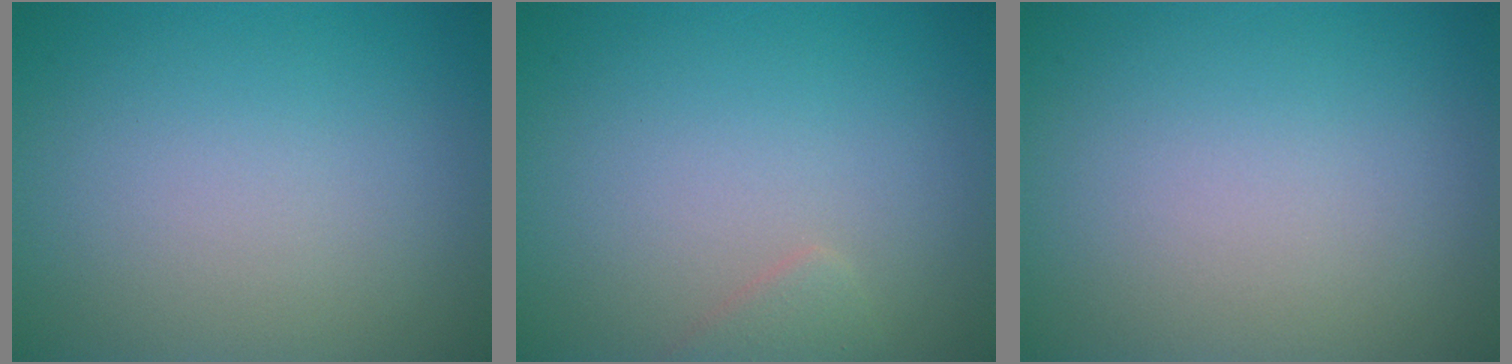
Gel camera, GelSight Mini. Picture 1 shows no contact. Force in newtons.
{"total": 1.1, "press": 1.1, "slide": 0.1}
{"total": 0.0}